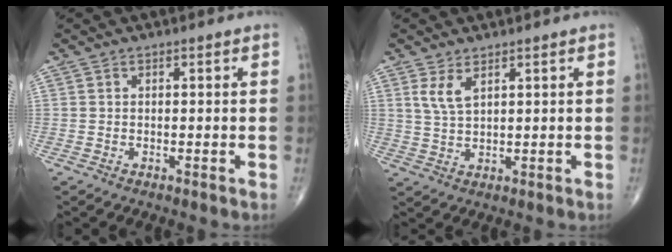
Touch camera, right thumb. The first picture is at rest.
{"total": 3.8, "force": [2.1, 1.4, 2.9], "torque": [-0.060, -0.009, 0.048]}